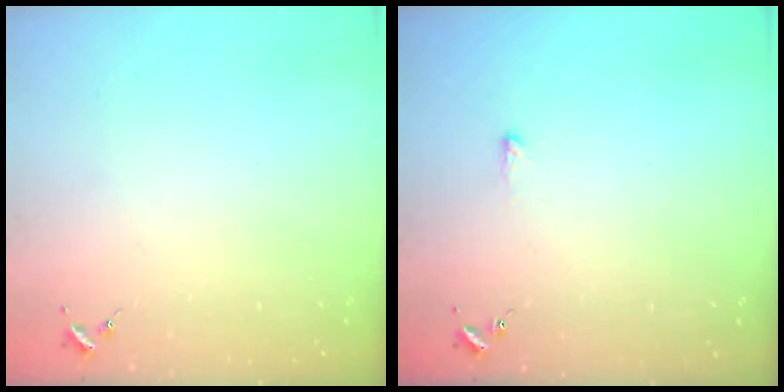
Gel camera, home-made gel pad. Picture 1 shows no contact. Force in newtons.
{"total": 2.7, "press": 2.7, "slide": 0.5}